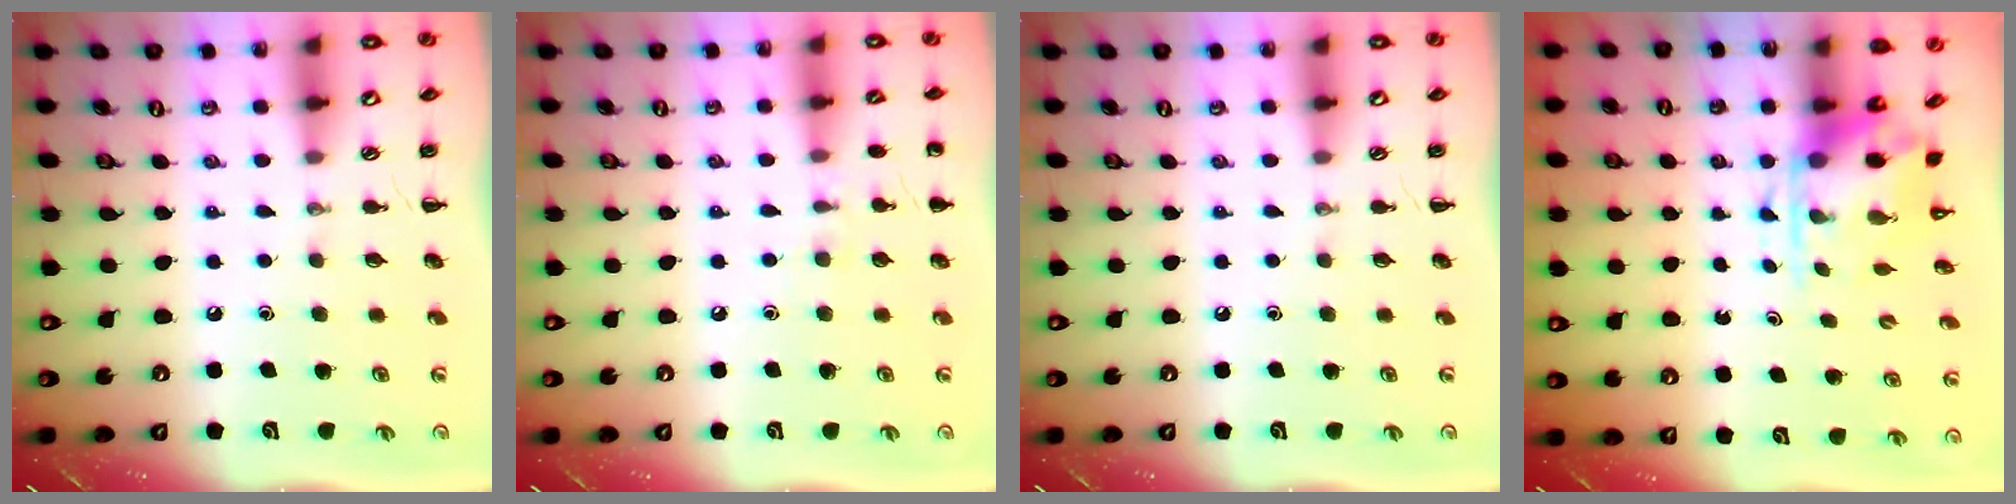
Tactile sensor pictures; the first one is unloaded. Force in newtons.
{"total": 6.4, "press": 6.1, "slide": 1.8}
{"total": 0.0}
{"total": 3.9, "press": 3.8, "slide": 0.9}